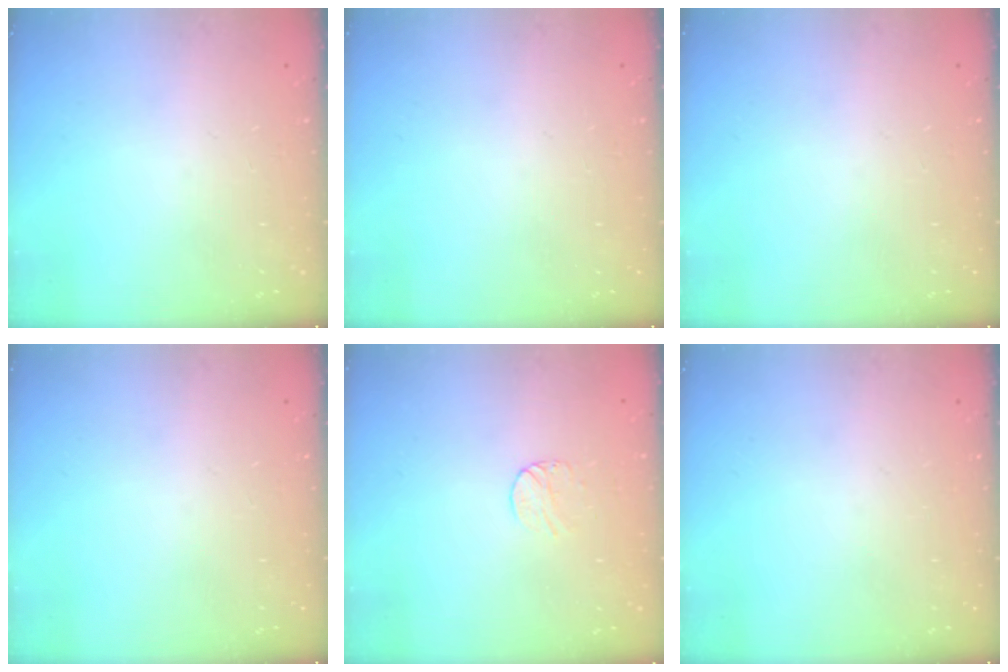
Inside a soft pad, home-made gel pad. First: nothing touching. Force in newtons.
{"total": 0.0}
{"total": 0.0}
{"total": 0.0}
{"total": 6.1, "press": 6.1, "slide": 0.5}
{"total": 0.0}